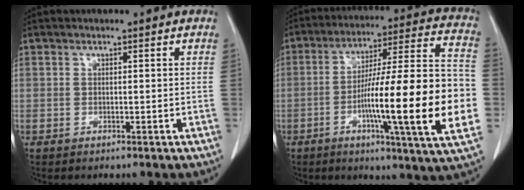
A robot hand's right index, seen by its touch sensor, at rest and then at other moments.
{"total": 23.9, "force": [-5.1, 1.0, 23.4], "torque": [-0.319, 0.003, -0.080]}